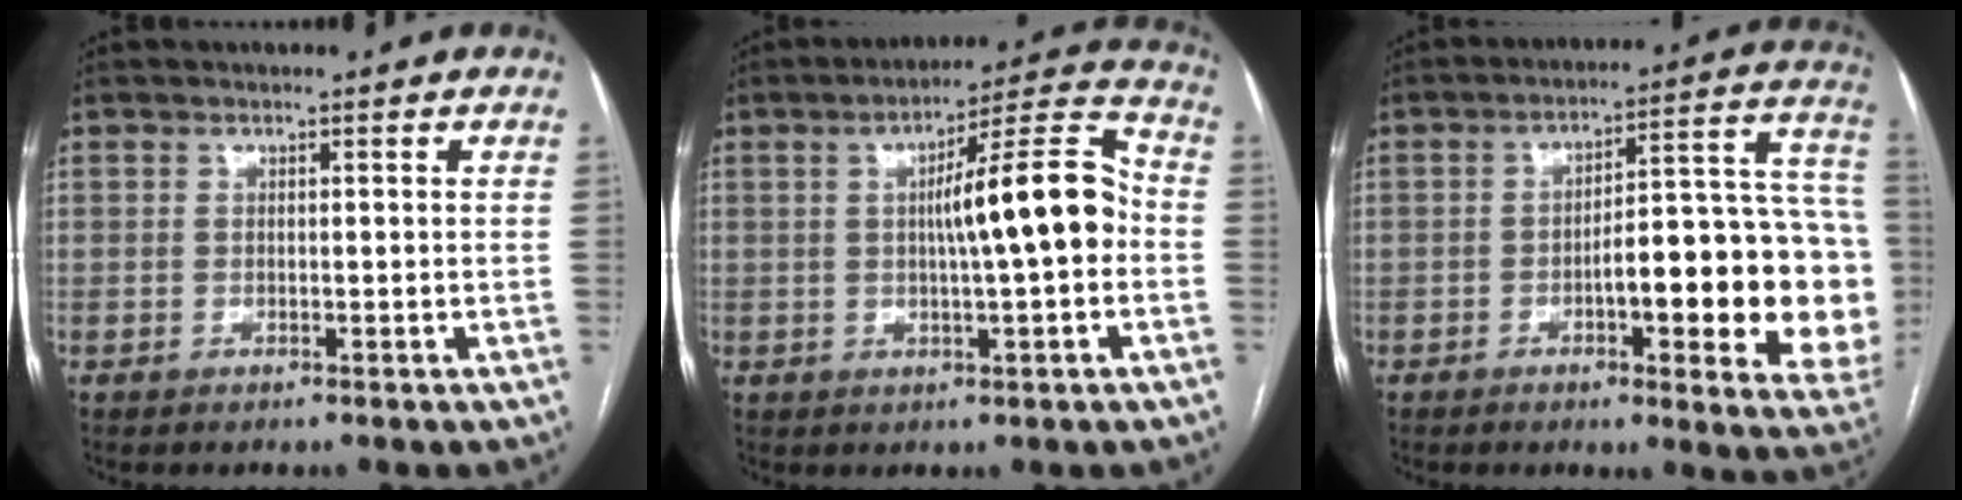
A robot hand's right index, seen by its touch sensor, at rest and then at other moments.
{"total": 12.0, "force": [-0.2, 1.2, 12.0], "torque": [-0.179, 0.027, -0.006]}
{"total": 21.3, "force": [-4.0, 4.9, 20.4], "torque": [-0.180, 0.040, -0.036]}